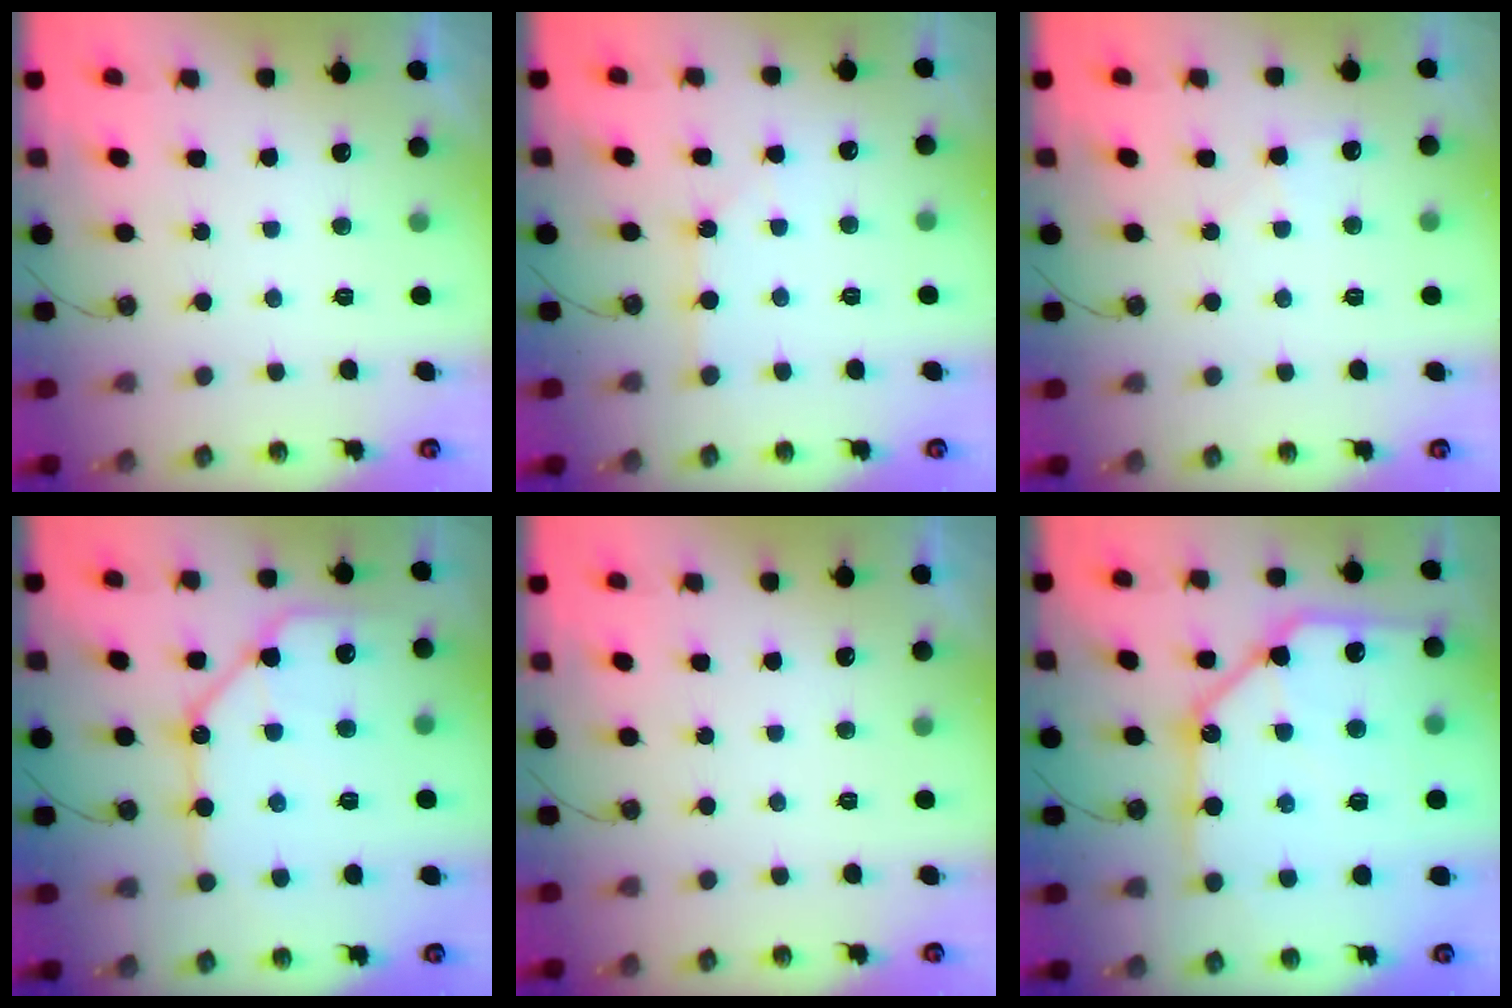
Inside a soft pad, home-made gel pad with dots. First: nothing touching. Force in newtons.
{"total": 0.7, "press": 0.7, "slide": 0.1}
{"total": 3.7, "press": 3.7, "slide": 0.5}
{"total": 15.5, "press": 15.4, "slide": 1.8}
{"total": 0.0}
{"total": 22.6, "press": 22.5, "slide": 2.6}